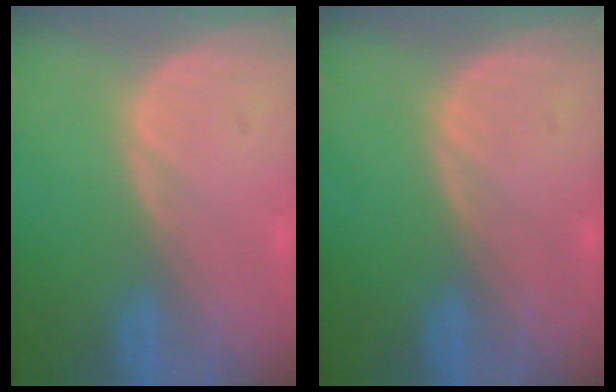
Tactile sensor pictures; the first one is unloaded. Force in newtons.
{"total": 0.0}